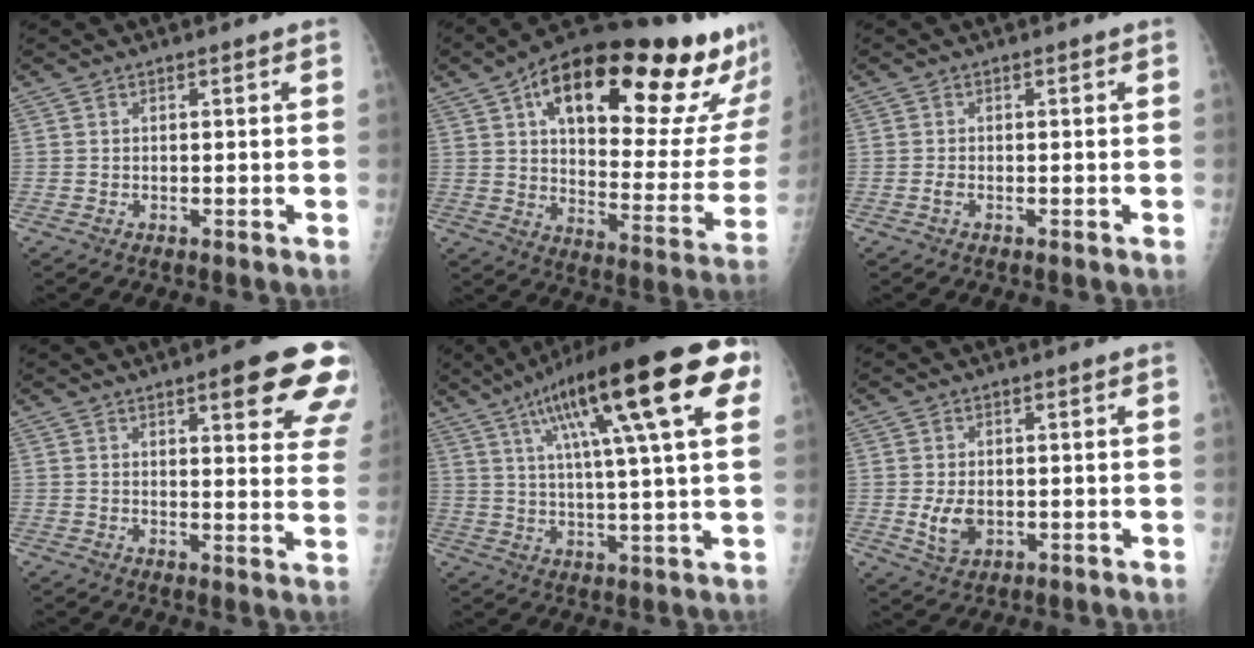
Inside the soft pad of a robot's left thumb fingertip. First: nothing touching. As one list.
[{"total": 32.2, "force": [18.4, 11.6, 23.7], "torque": [-0.303, -0.035, 0.263]}, {"total": 0.8, "force": [-0.3, 0.4, 0.6], "torque": [-0.014, -0.001, -0.006]}, {"total": 14.7, "force": [8.5, 3.8, 11.3], "torque": [-0.108, -0.037, 0.096]}, {"total": 24.9, "force": [10.7, 5.3, 21.8], "torque": [-0.334, 0.012, 0.159]}, {"total": 4.6, "force": [-0.4, 3.1, 3.4], "torque": [-0.054, -0.008, 0.003]}]